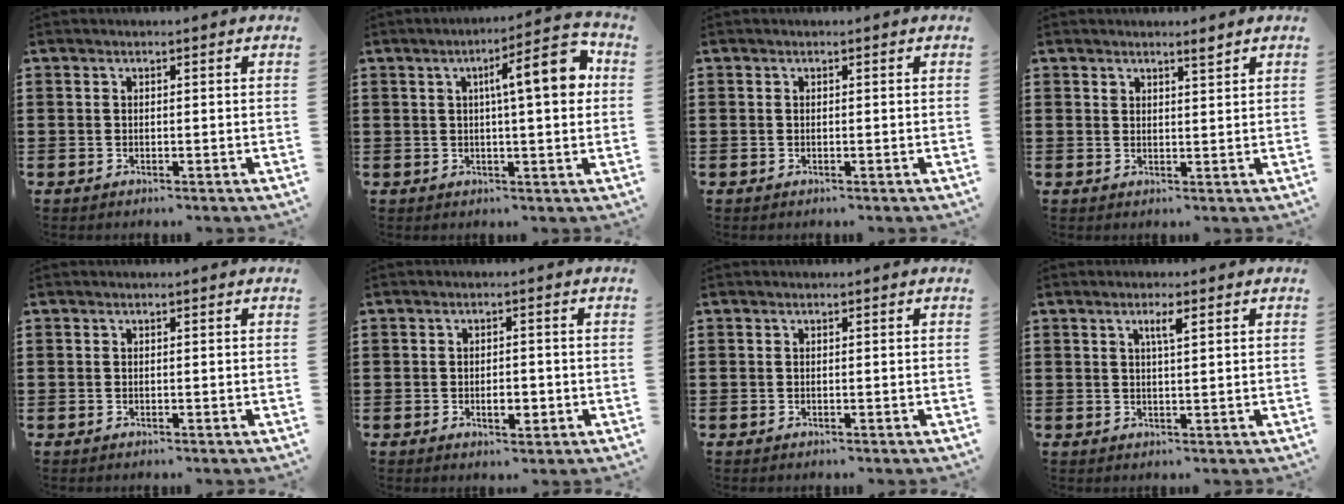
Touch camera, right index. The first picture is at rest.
{"total": 9.5, "force": [2.3, 1.8, 9.0], "torque": [-0.135, -0.008, 0.025]}
{"total": 0.0}
{"total": 1.8, "force": [1.7, 0.2, 0.7], "torque": [-0.007, -0.004, 0.029]}
{"total": 0.0}
{"total": 3.2, "force": [-0.9, 1.4, 2.7], "torque": [-0.051, 0.004, -0.017]}
{"total": 0.0}
{"total": 2.4, "force": [1.1, 0.3, 2.1], "torque": [-0.044, 0.003, 0.017]}